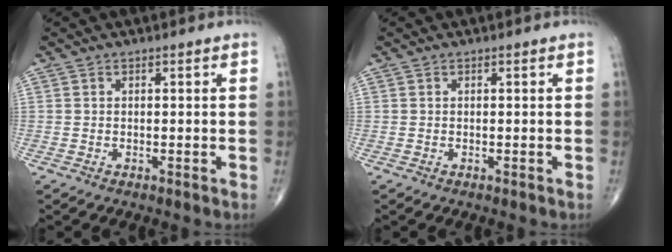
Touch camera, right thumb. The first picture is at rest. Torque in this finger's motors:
{"motor_torque": [0.24, 0.24, -0.01, -0.01, 0.00]}